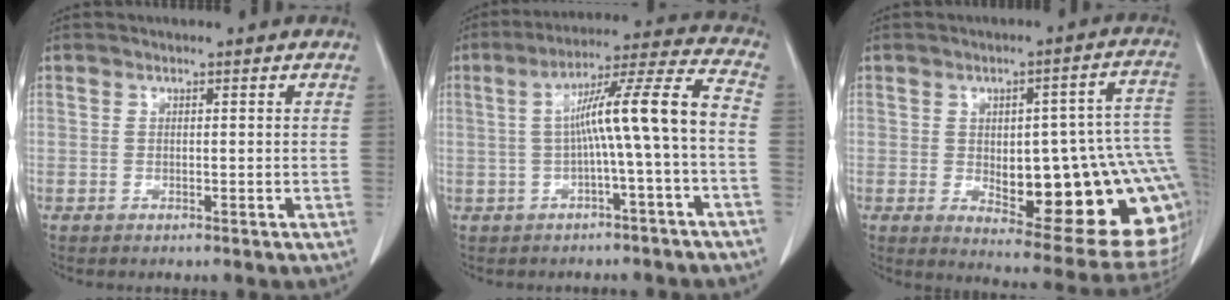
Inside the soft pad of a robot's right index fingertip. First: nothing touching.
{"total": 9.8, "force": [-1.2, -0.3, 9.7], "torque": [-0.161, 0.032, -0.020]}
{"total": 23.9, "force": [-3.4, 6.8, 22.6], "torque": [-0.204, 0.020, -0.020]}